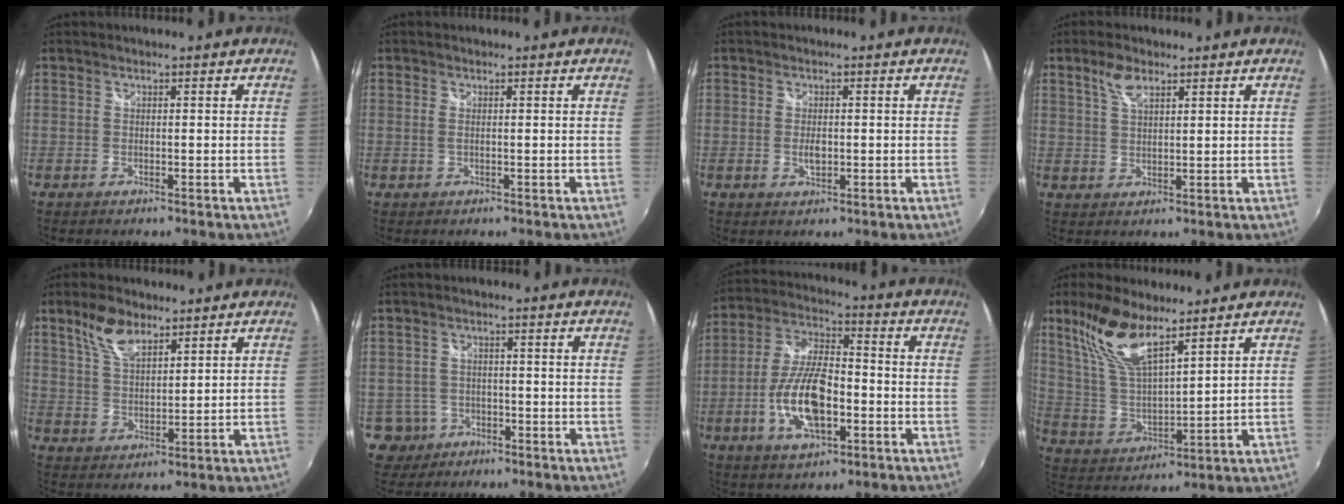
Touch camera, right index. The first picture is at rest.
{"total": 0.8, "force": [0.0, 0.2, 0.8], "torque": [-0.016, 0.000, -0.002]}
{"total": 2.4, "force": [-0.4, 1.3, 2.0], "torque": [-0.035, -0.003, -0.006]}
{"total": 4.2, "force": [2.6, 1.7, 2.8], "torque": [-0.052, 0.005, 0.050]}
{"total": 7.5, "force": [5.0, 3.4, 4.4], "torque": [-0.083, 0.009, 0.099]}
{"total": 5.4, "force": [-2.2, 4.9, 0.5], "torque": [-0.023, 0.011, -0.032]}
{"total": 14.2, "force": [-4.3, 6.0, 12.2], "torque": [-0.253, -0.001, -0.078]}
{"total": 13.1, "force": [8.9, 3.7, 8.9], "torque": [-0.179, 0.014, 0.185]}